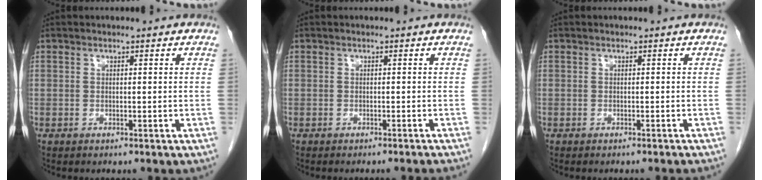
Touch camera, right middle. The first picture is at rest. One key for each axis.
{"total": 3.9, "fx": -3.5, "fy": -0.9, "fz": 1.5, "tx": -0.012, "ty": 0.000, "tz": -0.043}
{"total": 3.2, "fx": -2.9, "fy": -0.3, "fz": 1.4, "tx": -0.018, "ty": 0.000, "tz": -0.034}